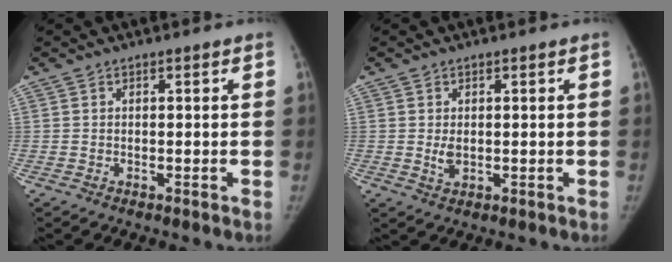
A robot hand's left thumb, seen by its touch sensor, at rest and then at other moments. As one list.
[{"total": 2.3, "force": [0.1, 1.4, 1.8], "torque": [-0.030, -0.007, 0.007]}]